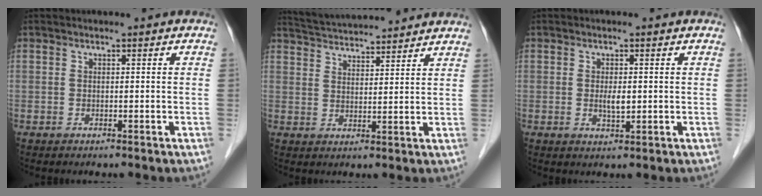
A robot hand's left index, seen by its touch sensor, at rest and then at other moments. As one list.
[{"total": 12.7, "force": [12.1, 1.3, 3.8], "torque": [-0.073, 0.030, 0.183]}, {"total": 2.1, "force": [0.1, 0.7, 2.0], "torque": [-0.039, -0.003, 0.004]}]